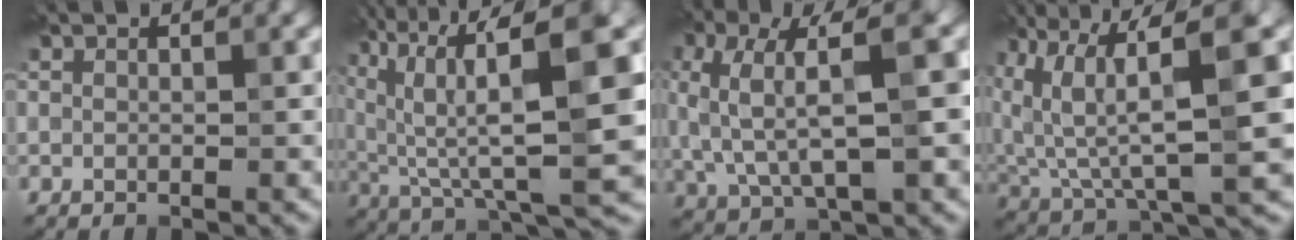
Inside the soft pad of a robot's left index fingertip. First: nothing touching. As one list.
[{"total": 14.0, "force": [4.7, 3.7, 12.6], "torque": [-0.223, 0.017, 0.098]}, {"total": 8.7, "force": [1.3, 3.5, 7.8], "torque": [-0.150, 0.007, 0.020]}, {"total": 12.0, "force": [4.1, 3.8, 10.6], "torque": [-0.204, 0.005, 0.091]}]